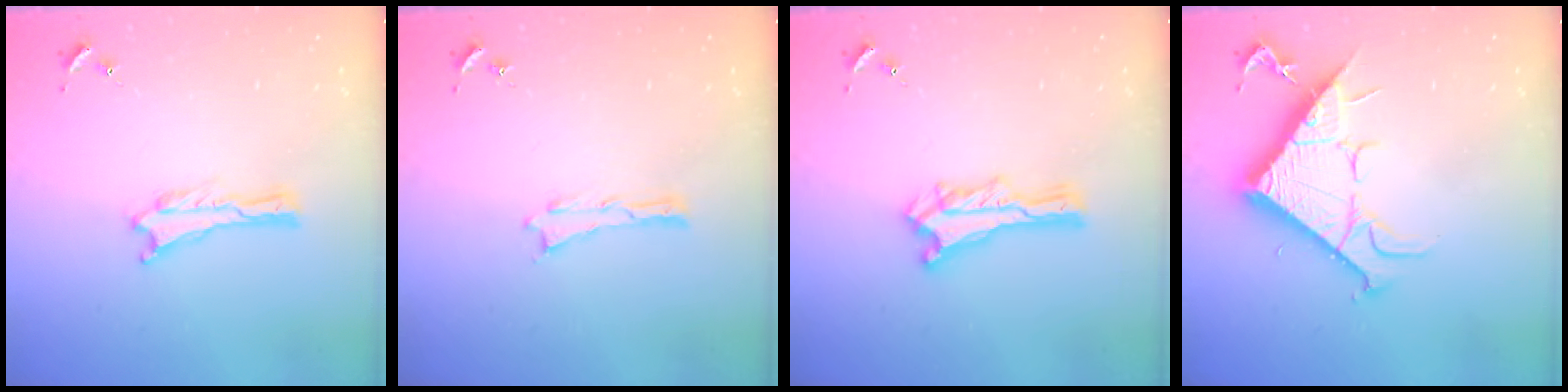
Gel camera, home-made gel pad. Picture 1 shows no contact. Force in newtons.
{"total": 0.0}
{"total": 0.6, "press": 0.5, "slide": 0.2}
{"total": 13.0, "press": 13.0, "slide": 0.2}